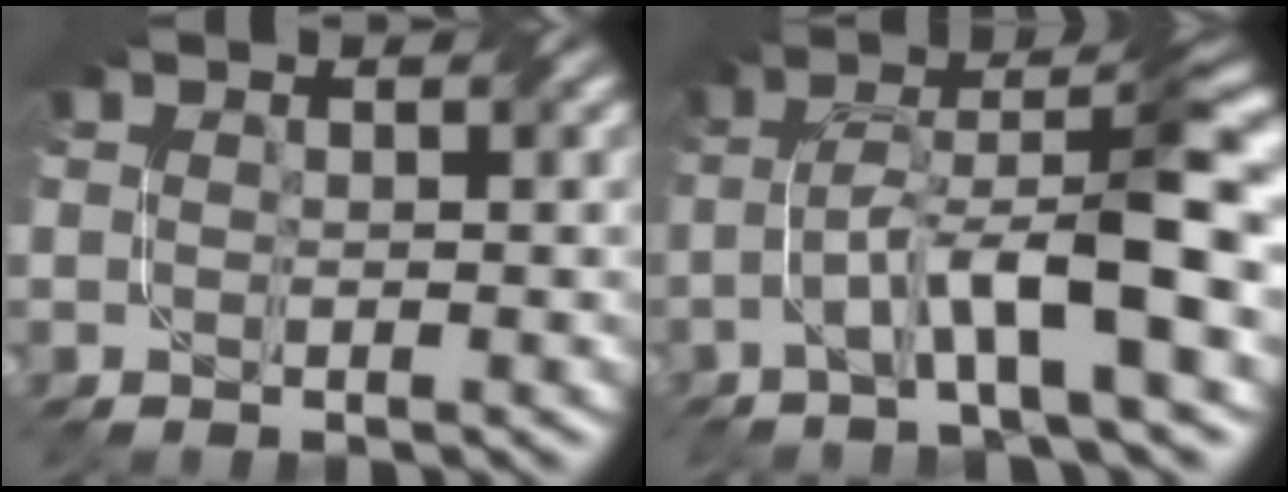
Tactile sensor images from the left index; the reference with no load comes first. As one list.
[{"total": 8.9, "force": [-2.1, 1.4, 8.5], "torque": [-0.144, 0.022, -0.044]}]